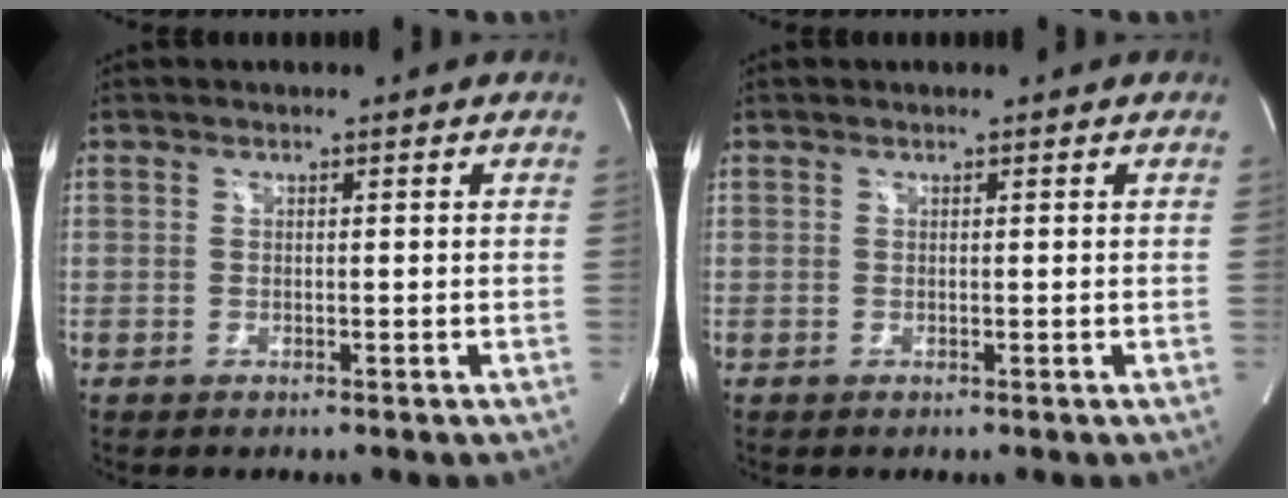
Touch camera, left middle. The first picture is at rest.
{"total": 0.0}